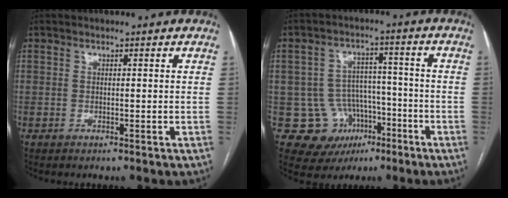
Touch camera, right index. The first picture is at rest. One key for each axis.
{"total": 10.6, "fx": -3.8, "fy": 9.6, "fz": 2.2, "tx": -0.034, "ty": 0.042, "tz": -0.047}